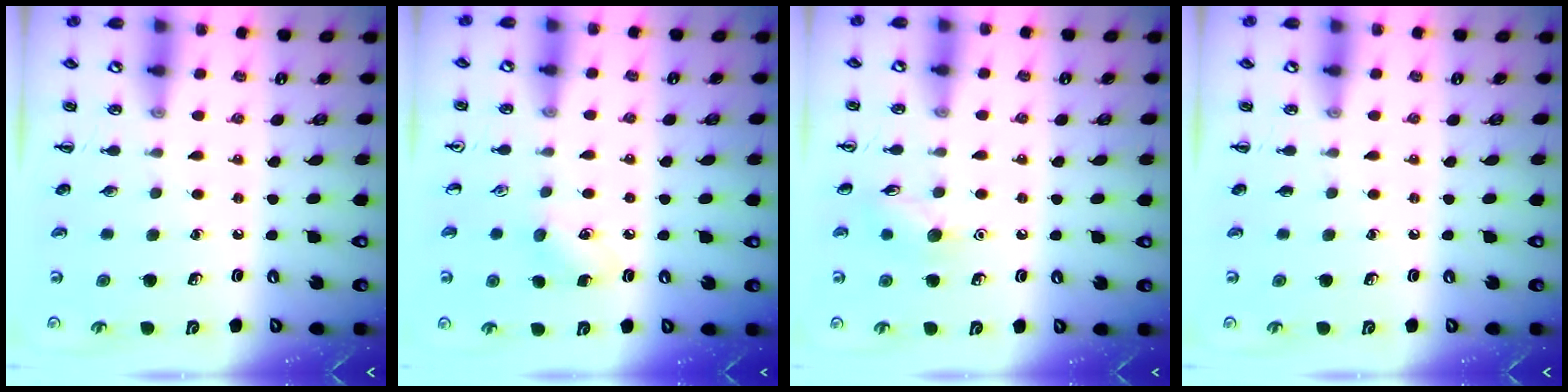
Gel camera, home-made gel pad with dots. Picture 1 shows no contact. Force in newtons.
{"total": 5.8, "press": 5.7, "slide": 1.4}
{"total": 7.0, "press": 6.8, "slide": 1.4}
{"total": 0.0}